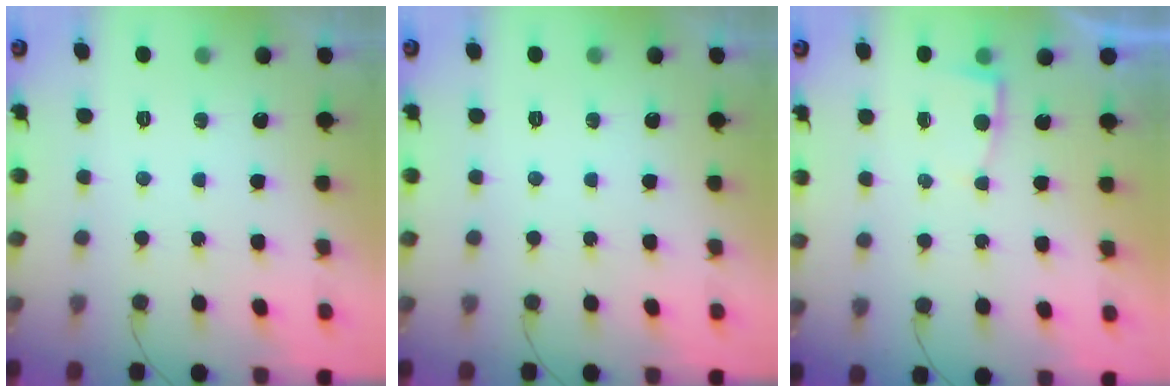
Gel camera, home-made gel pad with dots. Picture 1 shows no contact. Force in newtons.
{"total": 0.0}
{"total": 2.8, "press": 2.8, "slide": 0.3}